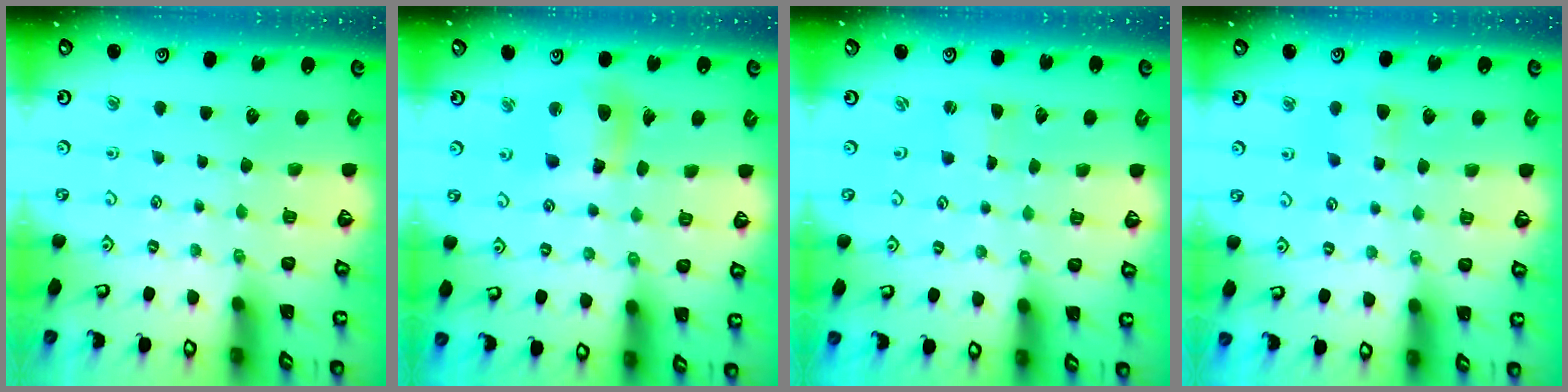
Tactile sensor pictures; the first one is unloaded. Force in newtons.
{"total": 11.6, "press": 11.5, "slide": 1.4}
{"total": 0.0}
{"total": 5.8, "press": 5.8, "slide": 0.5}